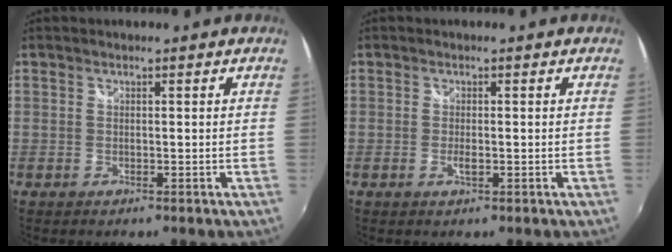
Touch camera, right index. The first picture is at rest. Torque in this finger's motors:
{"motor_torque": [0.00, 0.00, 0.01, 0.00]}